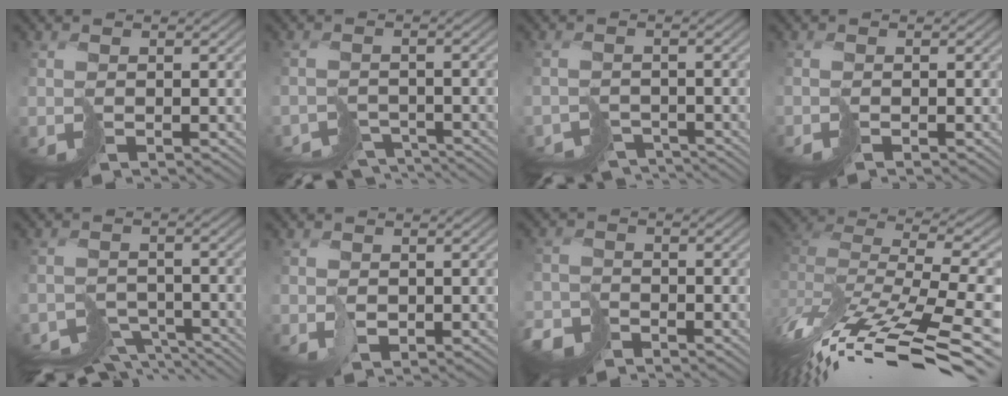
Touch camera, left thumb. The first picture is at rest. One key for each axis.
{"total": 5.9, "fx": -5.3, "fy": 2.2, "fz": 1.5, "tx": -0.012, "ty": -0.016, "tz": -0.082}
{"total": 5.1, "fx": -4.7, "fy": 1.8, "fz": 0.8, "tx": 0.002, "ty": -0.015, "tz": -0.075}
{"total": 1.0, "fx": -0.8, "fy": -0.4, "fz": -0.2, "tx": 0.009, "ty": 0.003, "tz": -0.021}
{"total": 7.9, "fx": -7.1, "fy": 2.9, "fz": 1.9, "tx": -0.017, "ty": -0.018, "tz": -0.102}
{"total": 0.8, "fx": 0.4, "fy": 0.7, "fz": 0.2, "tx": -0.002, "ty": 0.002, "tz": 0.009}
{"total": 4.2, "fx": -3.8, "fy": 1.4, "fz": 1.1, "tx": -0.016, "ty": 0.000, "tz": -0.084}
{"total": 14.1, "fx": -6.5, "fy": 4.1, "fz": 11.8, "tx": -0.237, "ty": 0.013, "tz": -0.101}